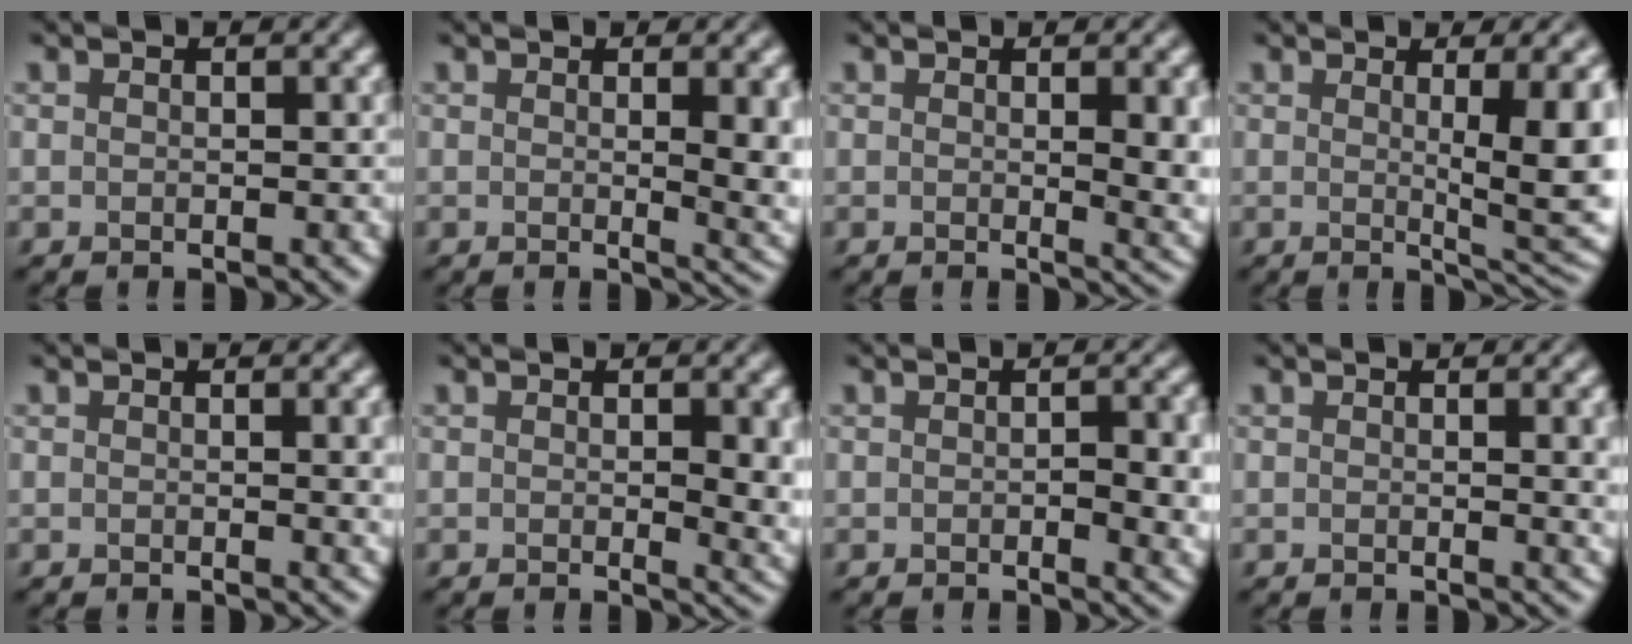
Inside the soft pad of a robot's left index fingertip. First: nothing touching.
{"total": 5.0, "force": [0.5, 1.7, 4.7], "torque": [-0.046, -0.006, 0.009]}
{"total": 4.9, "force": [0.4, 1.6, 4.6], "torque": [-0.047, -0.005, 0.008]}
{"total": 7.4, "force": [0.7, 1.8, 7.1], "torque": [-0.081, -0.010, 0.014]}
{"total": 2.7, "force": [0.3, 0.9, 2.6], "torque": [-0.023, 0.002, 0.002]}
{"total": 3.6, "force": [0.0, 1.0, 3.4], "torque": [-0.045, -0.007, 0.002]}
{"total": 3.7, "force": [-0.3, 1.3, 3.5], "torque": [-0.045, -0.005, -0.004]}
{"total": 3.1, "force": [0.4, 1.0, 2.9], "torque": [-0.025, 0.002, 0.002]}